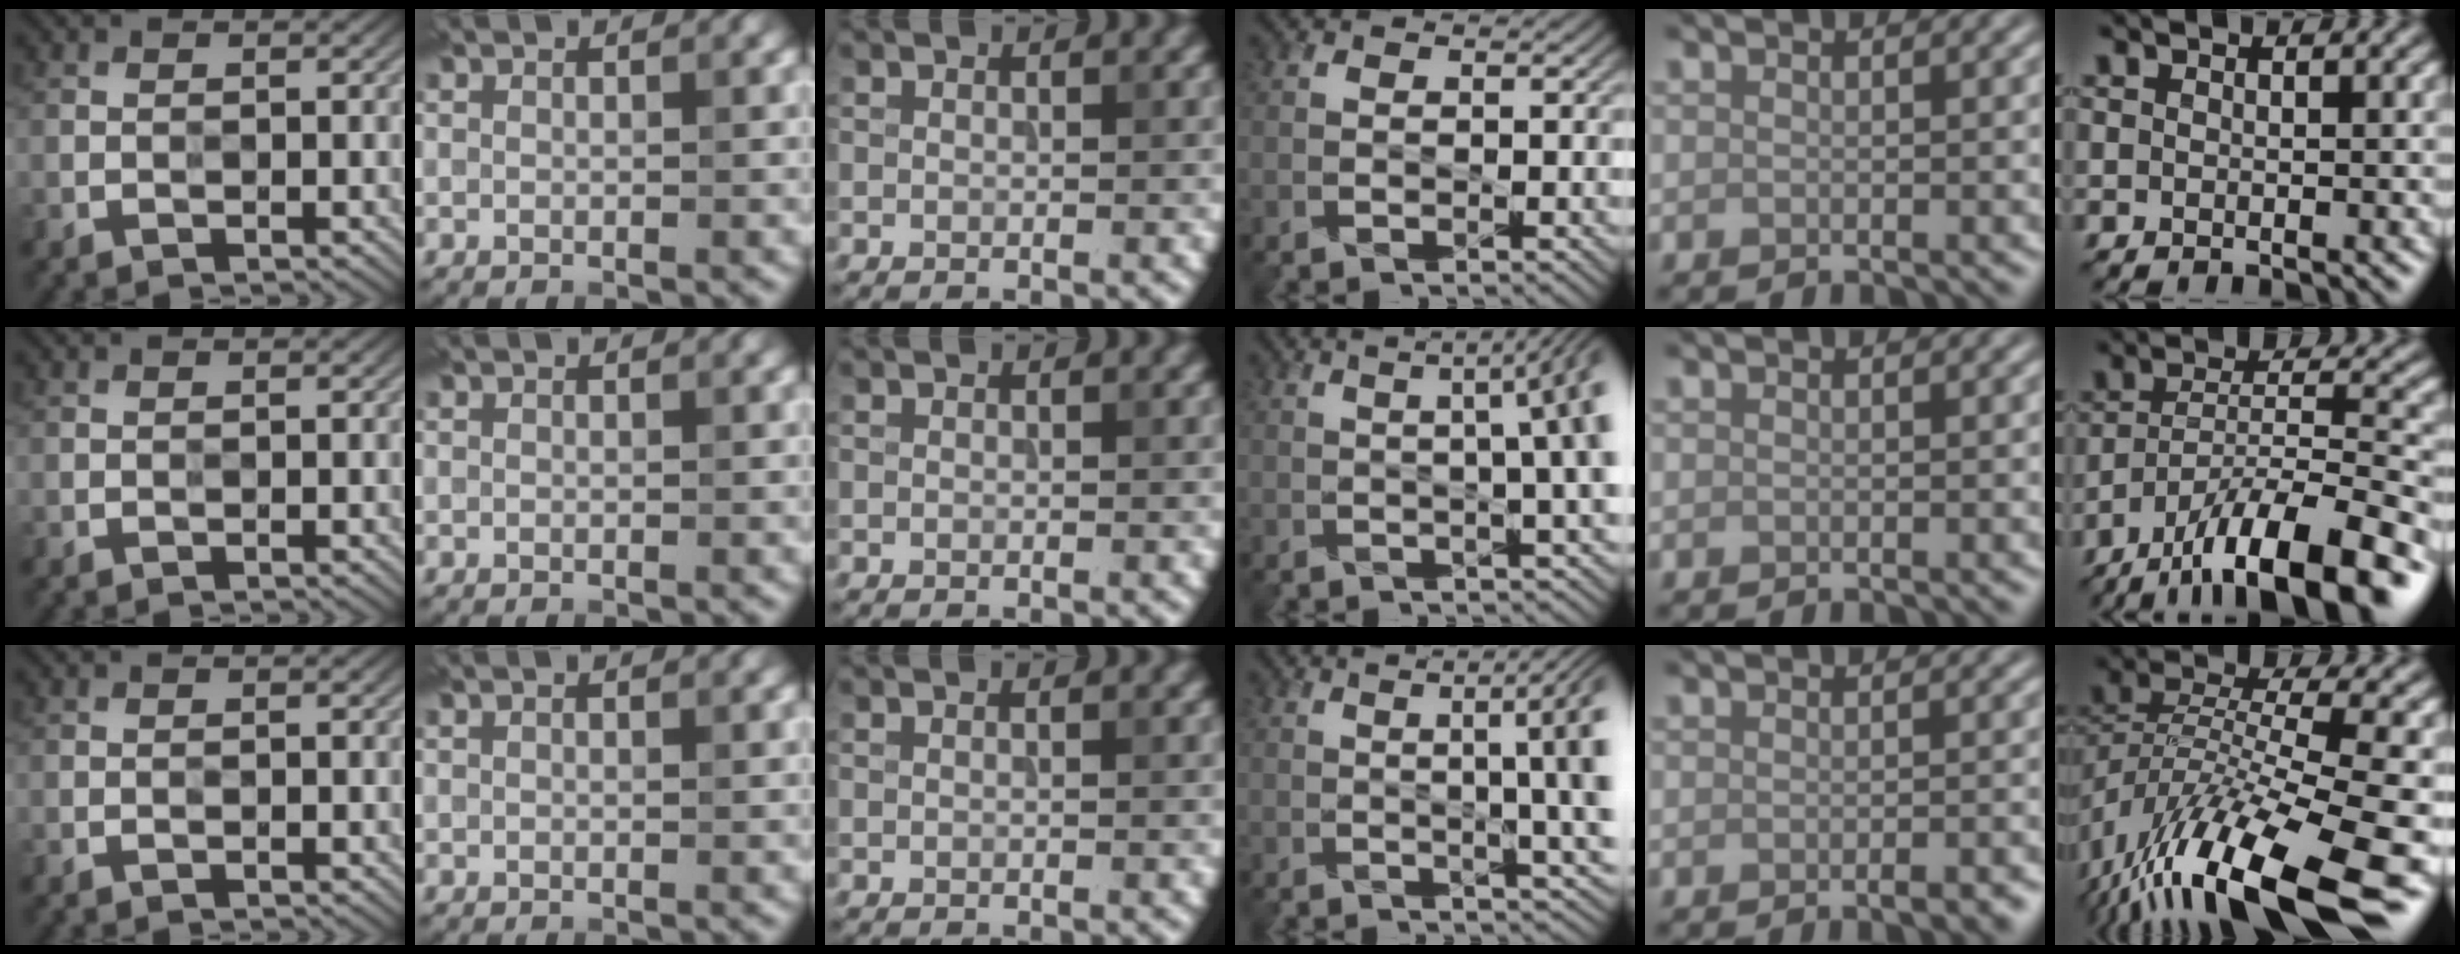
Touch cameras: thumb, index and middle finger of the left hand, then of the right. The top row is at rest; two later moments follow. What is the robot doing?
{"motion": "wipe", "object": "glass cup"}